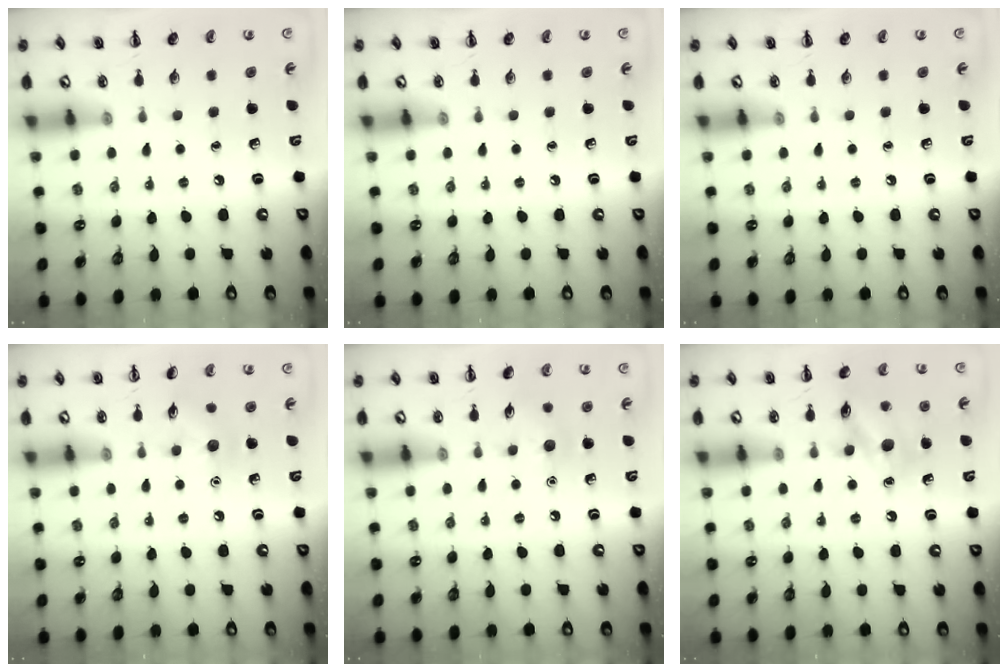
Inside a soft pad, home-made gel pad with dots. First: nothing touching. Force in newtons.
{"total": 0.0}
{"total": 0.0}
{"total": 6.6, "press": 6.5, "slide": 1.4}
{"total": 6.6, "press": 6.4, "slide": 1.6}
{"total": 12.8, "press": 12.8, "slide": 0.8}